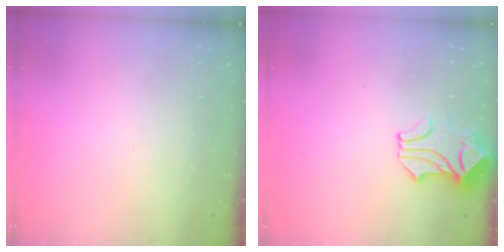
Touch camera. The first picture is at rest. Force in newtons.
{"total": 1.9, "press": 1.5, "slide": 1.1}